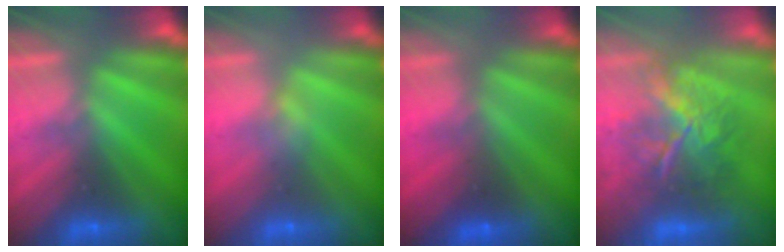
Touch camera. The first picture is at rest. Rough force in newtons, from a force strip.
{"total": 2.4}
{"total": 1.6}
{"total": 7.8}